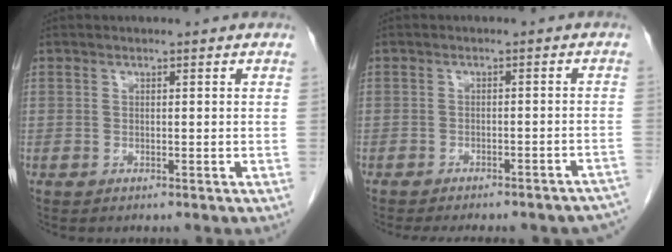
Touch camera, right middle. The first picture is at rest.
{"total": 15.7, "force": [-14.2, 3.4, 5.8], "torque": [-0.072, 0.007, -0.153]}